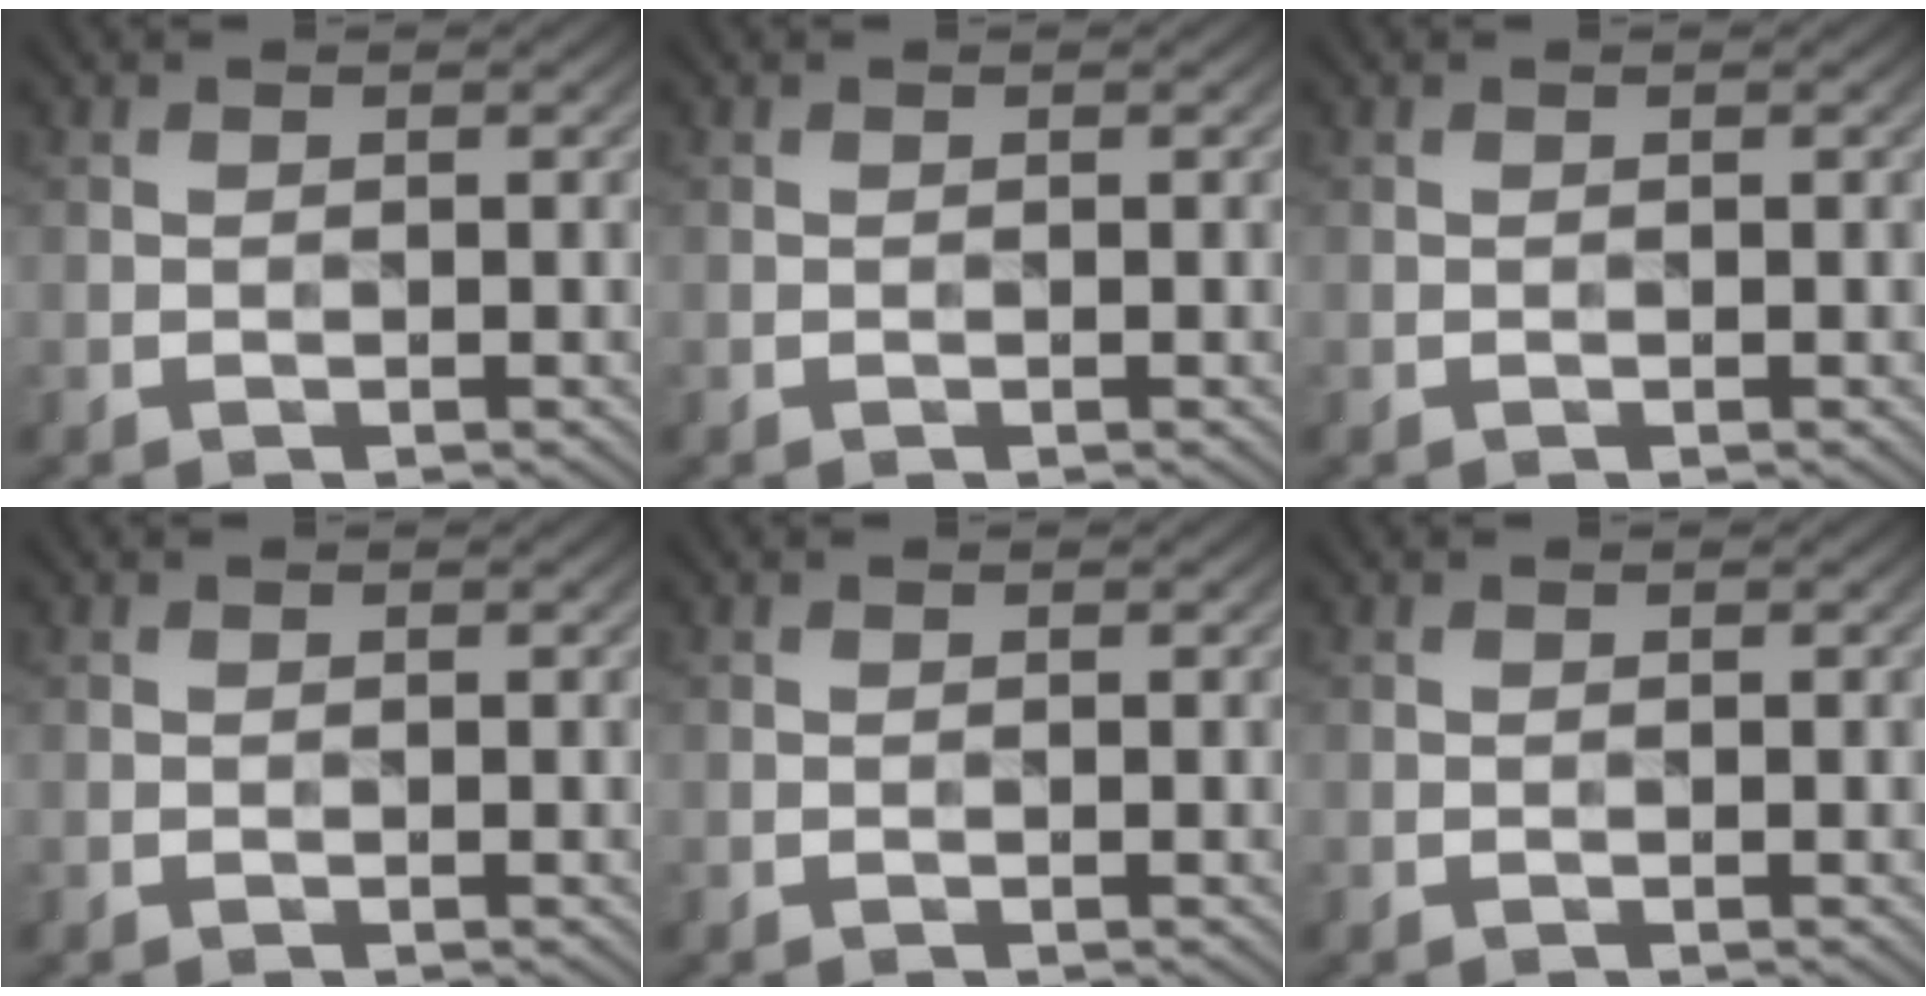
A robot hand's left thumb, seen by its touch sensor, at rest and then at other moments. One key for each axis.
{"total": 0.0}
{"total": 0.0}
{"total": 0.0}
{"total": 0.0}
{"total": 0.0}